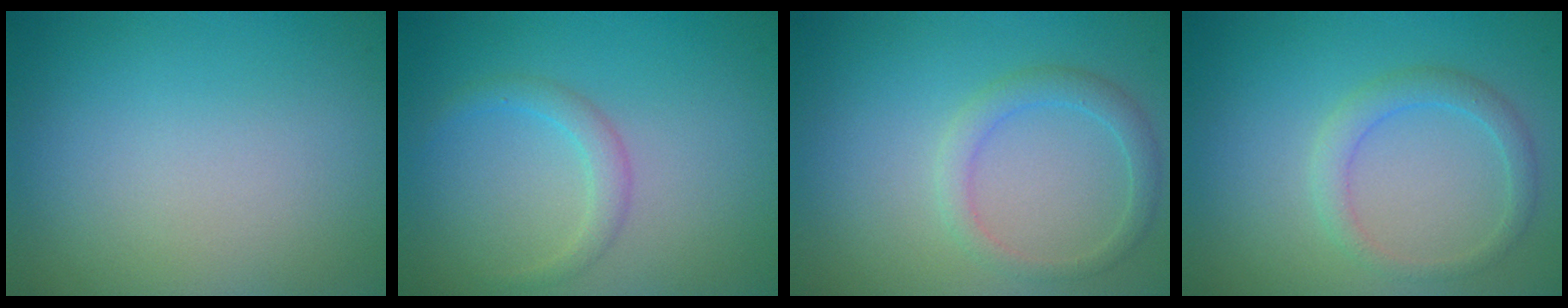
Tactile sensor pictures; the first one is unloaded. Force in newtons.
{"total": 1.7, "press": 1.7, "slide": 0.1}
{"total": 2.2, "press": 2.2, "slide": 0.1}
{"total": 2.1, "press": 2.1, "slide": 0.1}